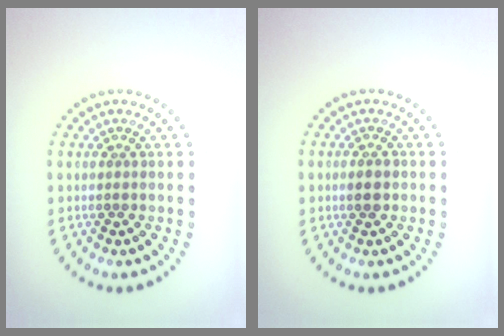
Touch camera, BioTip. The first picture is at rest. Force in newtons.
{"total": 1.2, "press": 1.2, "slide": 0.1}